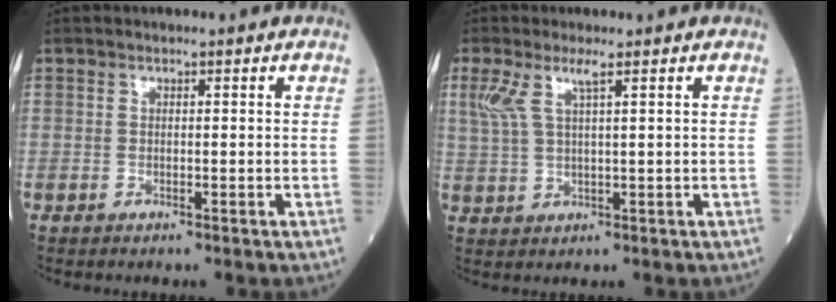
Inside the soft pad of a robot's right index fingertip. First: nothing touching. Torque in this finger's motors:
{"motor_torque": [0.10, 0.12, 0.25, 0.09]}